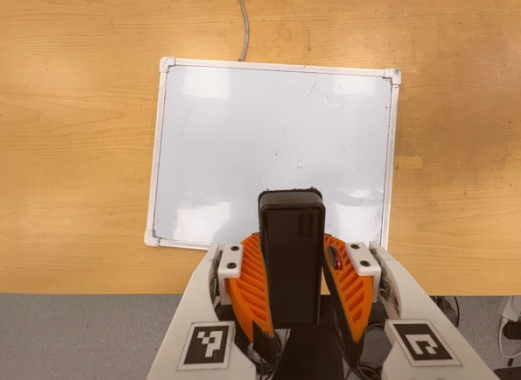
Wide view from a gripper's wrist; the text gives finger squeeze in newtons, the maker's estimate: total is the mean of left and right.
{"total": 5.5, "left": 5.1, "right": 6.0}